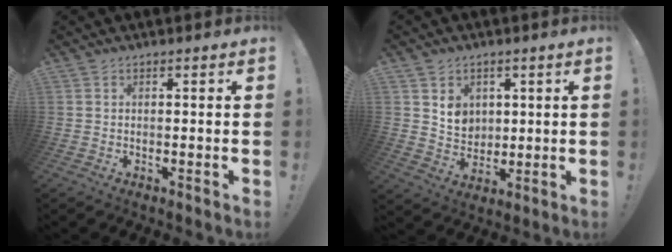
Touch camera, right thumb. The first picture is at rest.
{"total": 7.8, "force": [3.5, 6.8, 1.6], "torque": [-0.010, -0.031, 0.072]}